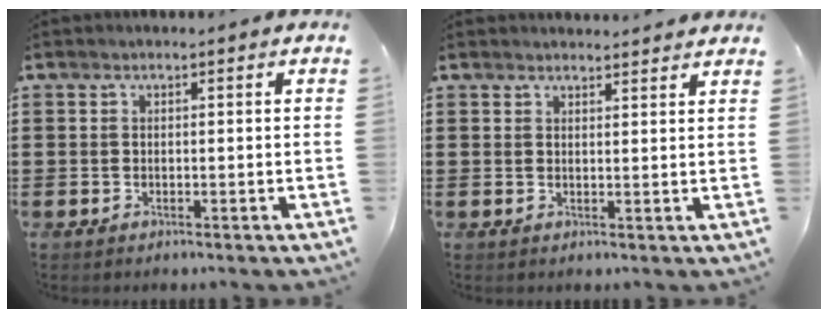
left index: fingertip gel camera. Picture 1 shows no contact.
{"total": 1.8, "force": [1.8, 0.1, 0.0], "torque": [-0.006, -0.002, 0.035]}